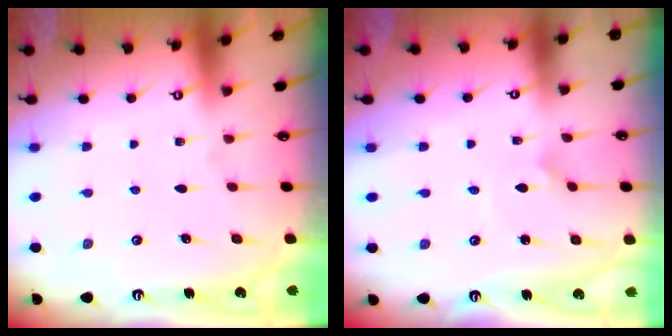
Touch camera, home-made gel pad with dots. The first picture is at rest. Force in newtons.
{"total": 0.7, "press": 0.7, "slide": 0.1}